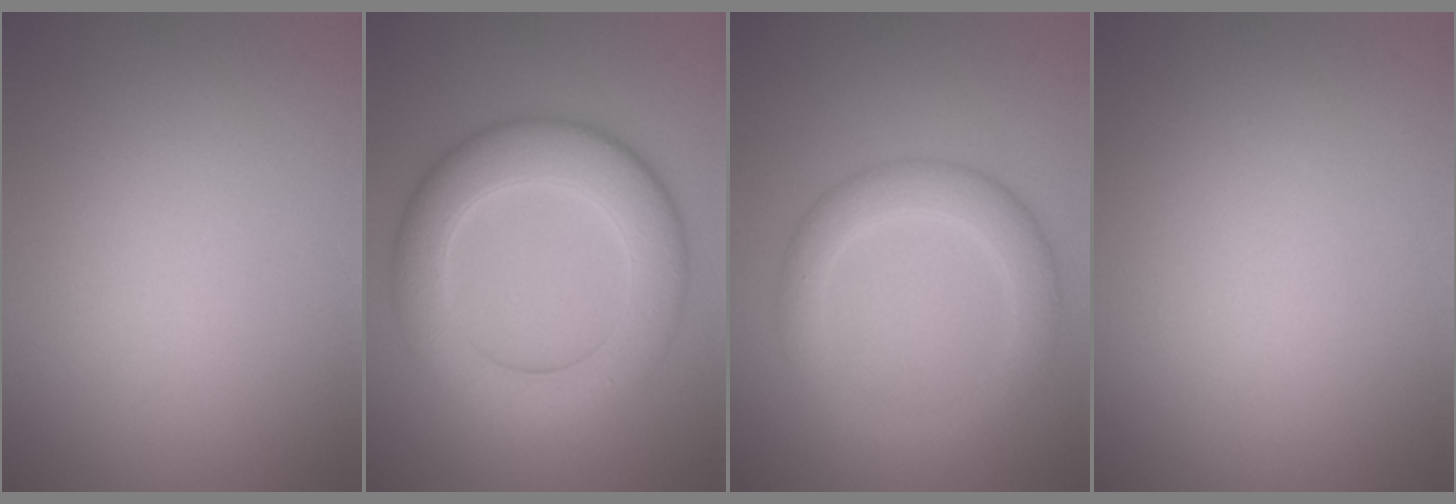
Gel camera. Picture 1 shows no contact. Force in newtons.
{"total": 7.9, "press": 7.8, "slide": 0.3}
{"total": 4.0, "press": 3.9, "slide": 0.4}
{"total": 0.0}